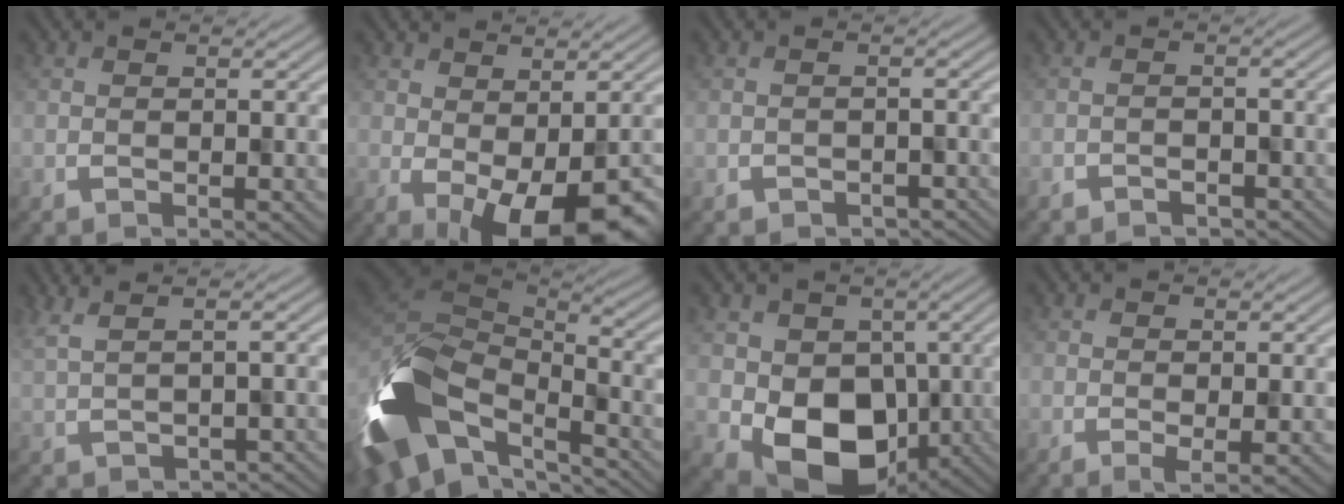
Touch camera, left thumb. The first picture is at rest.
{"total": 9.7, "force": [-2.7, 5.0, 7.8], "torque": [-0.101, -0.041, -0.011]}
{"total": 1.6, "force": [-1.4, 0.7, -0.1], "torque": [-0.002, -0.006, -0.011]}
{"total": 1.7, "force": [-1.6, 0.3, -0.3], "torque": [0.000, -0.005, -0.020]}
{"total": 4.1, "force": [2.4, 1.6, 2.9], "torque": [-0.050, 0.012, 0.041]}
{"total": 14.9, "force": [-5.3, 9.4, 10.3], "torque": [-0.270, -0.051, -0.066]}
{"total": 10.2, "force": [-1.3, 8.3, 5.7], "torque": [-0.099, -0.039, -0.013]}
{"total": 2.3, "force": [-0.6, 0.5, 2.1], "torque": [-0.036, -0.001, 0.004]}